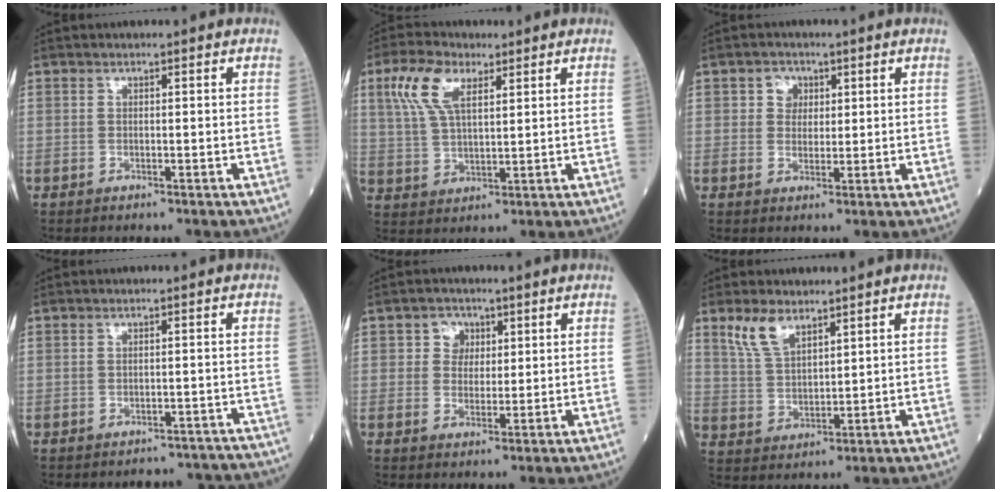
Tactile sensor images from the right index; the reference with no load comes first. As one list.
[{"total": 8.0, "force": [3.8, 3.2, 6.3], "torque": [-0.144, 0.017, 0.076]}, {"total": 2.7, "force": [0.9, 2.3, 1.0], "torque": [-0.015, 0.006, 0.011]}, {"total": 8.4, "force": [-8.0, 2.5, 0.5], "torque": [0.006, 0.017, -0.077]}, {"total": 3.2, "force": [1.0, 2.8, 0.9], "torque": [-0.013, 0.008, 0.013]}, {"total": 5.8, "force": [4.1, 2.3, 3.4], "torque": [-0.079, 0.006, 0.087]}]